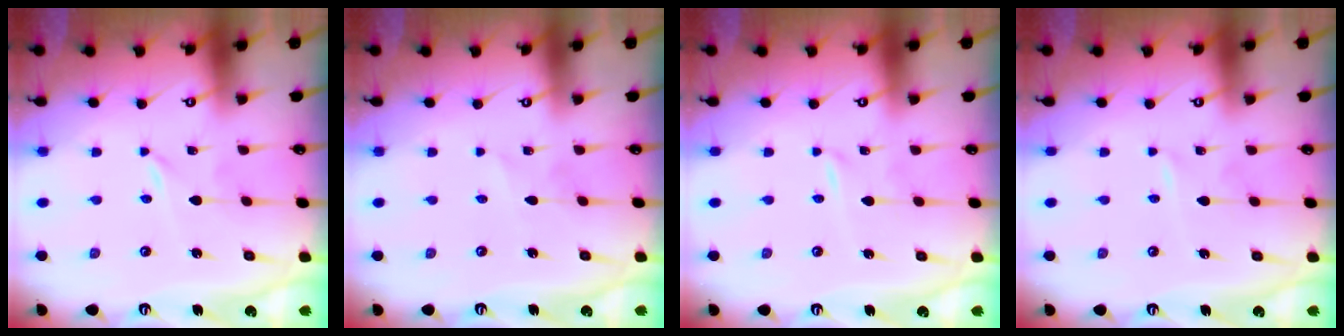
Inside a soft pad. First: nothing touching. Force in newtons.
{"total": 1.5, "press": 1.5, "slide": 0.1}
{"total": 1.1, "press": 1.1, "slide": 0.1}
{"total": 1.5, "press": 1.4, "slide": 0.2}